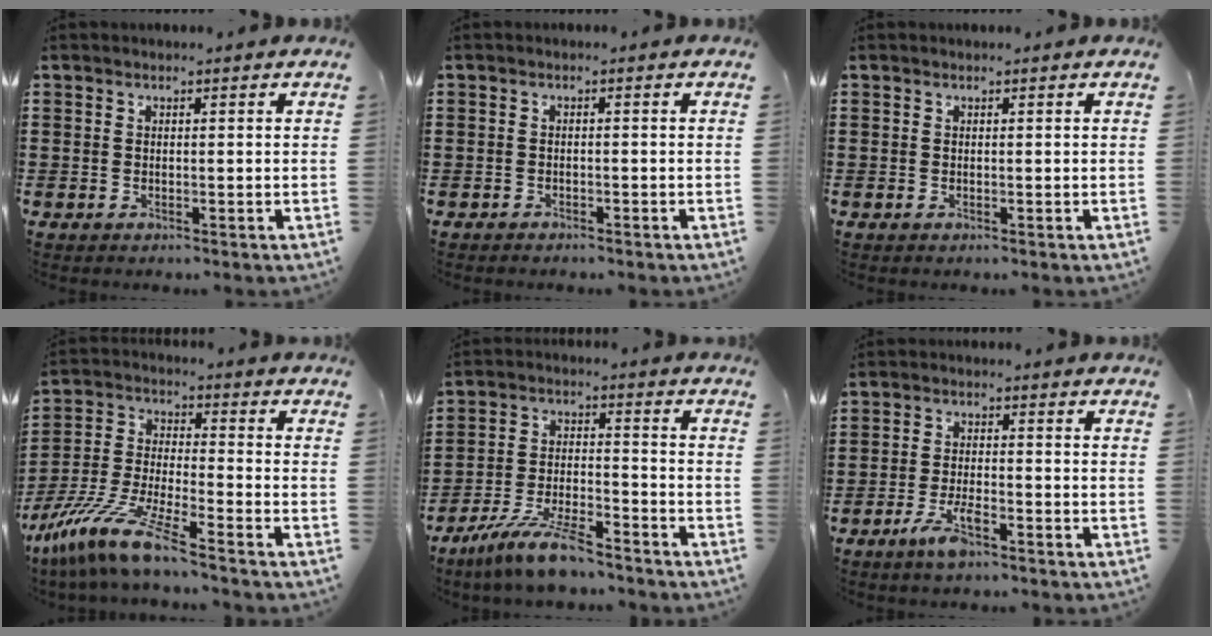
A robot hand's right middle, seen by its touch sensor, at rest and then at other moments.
{"total": 0.9, "force": [-0.9, 0.2, 0.0], "torque": [-0.002, 0.001, -0.020]}
{"total": 0.0}
{"total": 10.7, "force": [-8.8, -0.1, 6.0], "torque": [-0.142, -0.007, -0.183]}
{"total": 8.7, "force": [-7.4, 1.2, 4.4], "torque": [-0.095, 0.005, -0.145]}
{"total": 5.0, "force": [-2.9, 1.3, 3.9], "torque": [-0.081, -0.001, -0.055]}